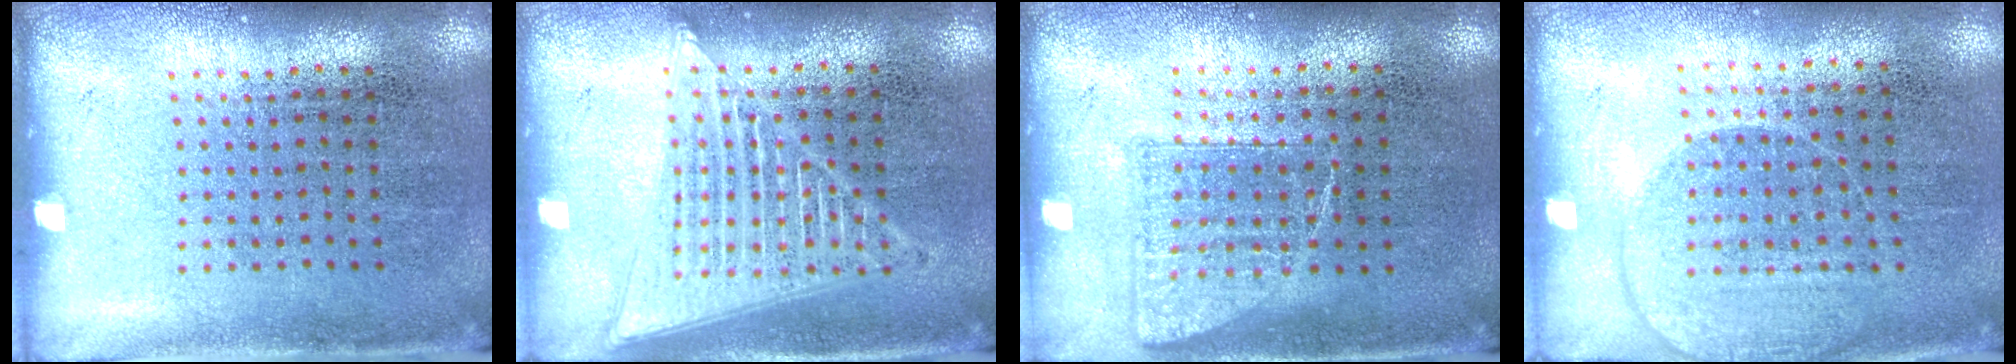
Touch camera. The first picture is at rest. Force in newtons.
{"total": 1.9, "press": 1.9, "slide": 0.1}
{"total": 0.8, "press": 0.8, "slide": 0.1}
{"total": 1.4, "press": 1.3, "slide": 0.5}